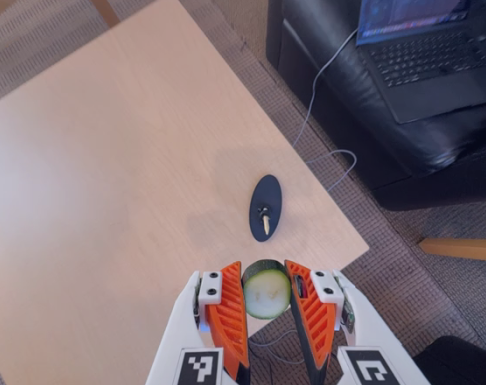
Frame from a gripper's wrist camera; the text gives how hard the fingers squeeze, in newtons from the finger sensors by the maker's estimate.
{"total": 11.9, "left": 12.0, "right": 11.8}